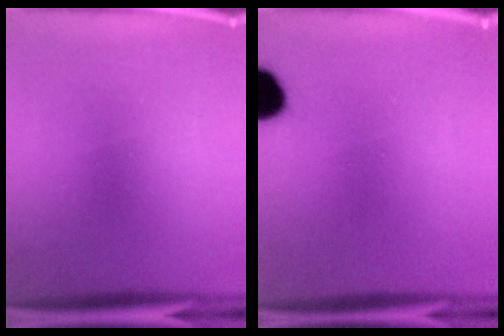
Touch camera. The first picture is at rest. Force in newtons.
{"total": 9.1}